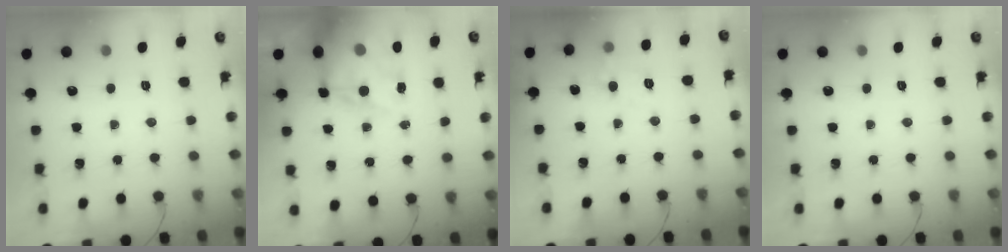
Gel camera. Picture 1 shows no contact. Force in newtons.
{"total": 14.3, "press": 14.0, "slide": 3.2}
{"total": 5.4, "press": 5.2, "slide": 1.3}
{"total": 0.0}